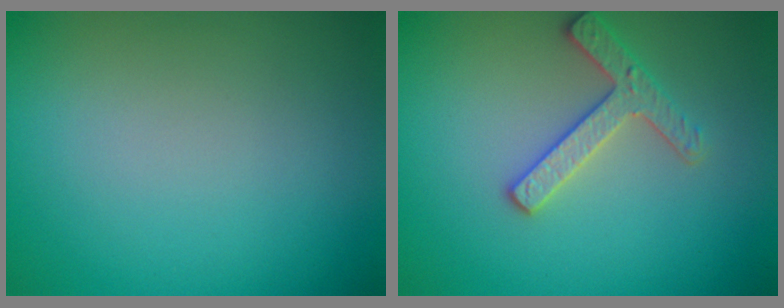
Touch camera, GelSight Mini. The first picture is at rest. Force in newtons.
{"total": 2.7, "press": 2.6, "slide": 0.7}